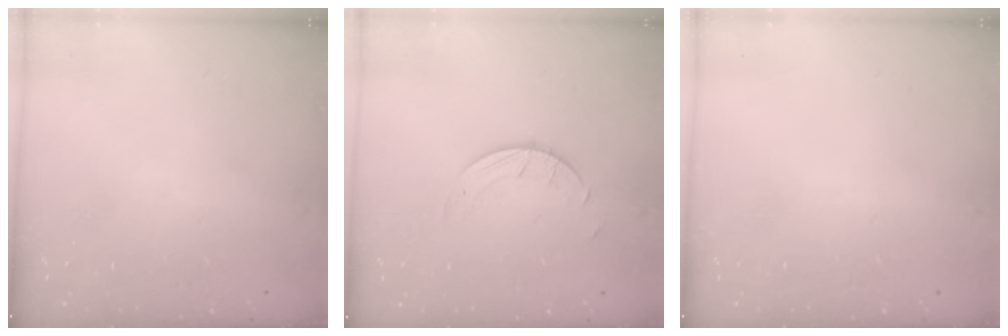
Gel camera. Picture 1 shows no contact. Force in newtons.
{"total": 2.6, "press": 2.6, "slide": 0.2}
{"total": 0.0}